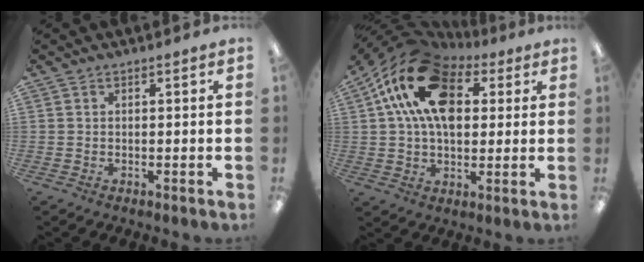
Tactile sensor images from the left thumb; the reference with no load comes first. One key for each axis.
{"total": 19.2, "fx": 7.0, "fy": 12.4, "fz": 12.9, "tx": -0.242, "ty": -0.011, "tz": 0.127}